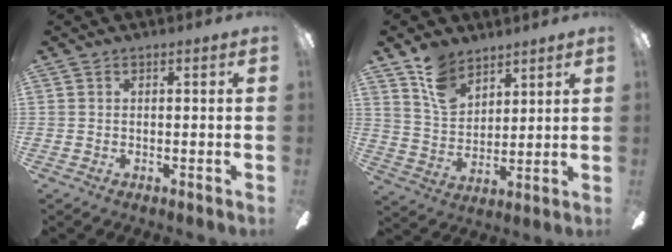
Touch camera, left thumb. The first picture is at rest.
{"total": 10.8, "force": [7.8, 6.4, 3.9], "torque": [-0.082, -0.032, 0.152]}